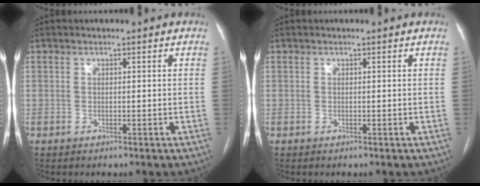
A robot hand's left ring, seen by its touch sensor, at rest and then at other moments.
{"total": 0.0}